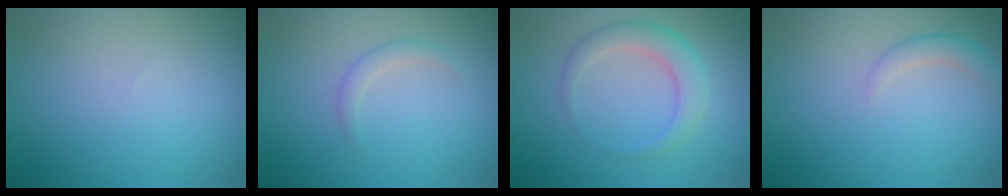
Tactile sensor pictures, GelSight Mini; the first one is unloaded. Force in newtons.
{"total": 1.3, "press": 1.3, "slide": 0.1}
{"total": 3.3, "press": 3.3, "slide": 0.2}
{"total": 1.5, "press": 1.5, "slide": 0.1}